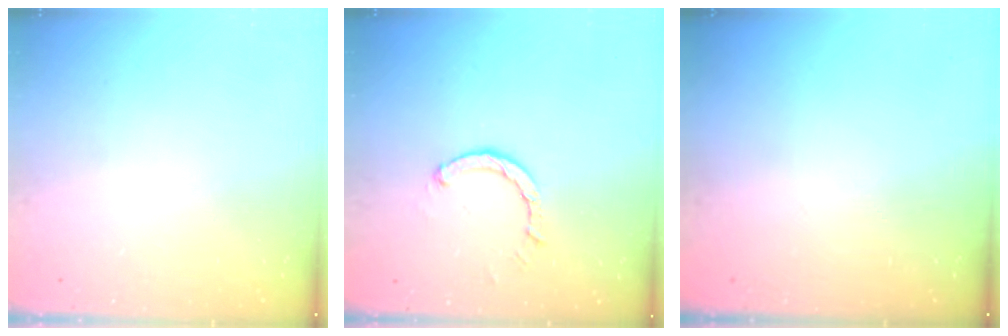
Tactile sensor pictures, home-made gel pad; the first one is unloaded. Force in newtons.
{"total": 2.6, "press": 2.6, "slide": 0.3}
{"total": 0.0}